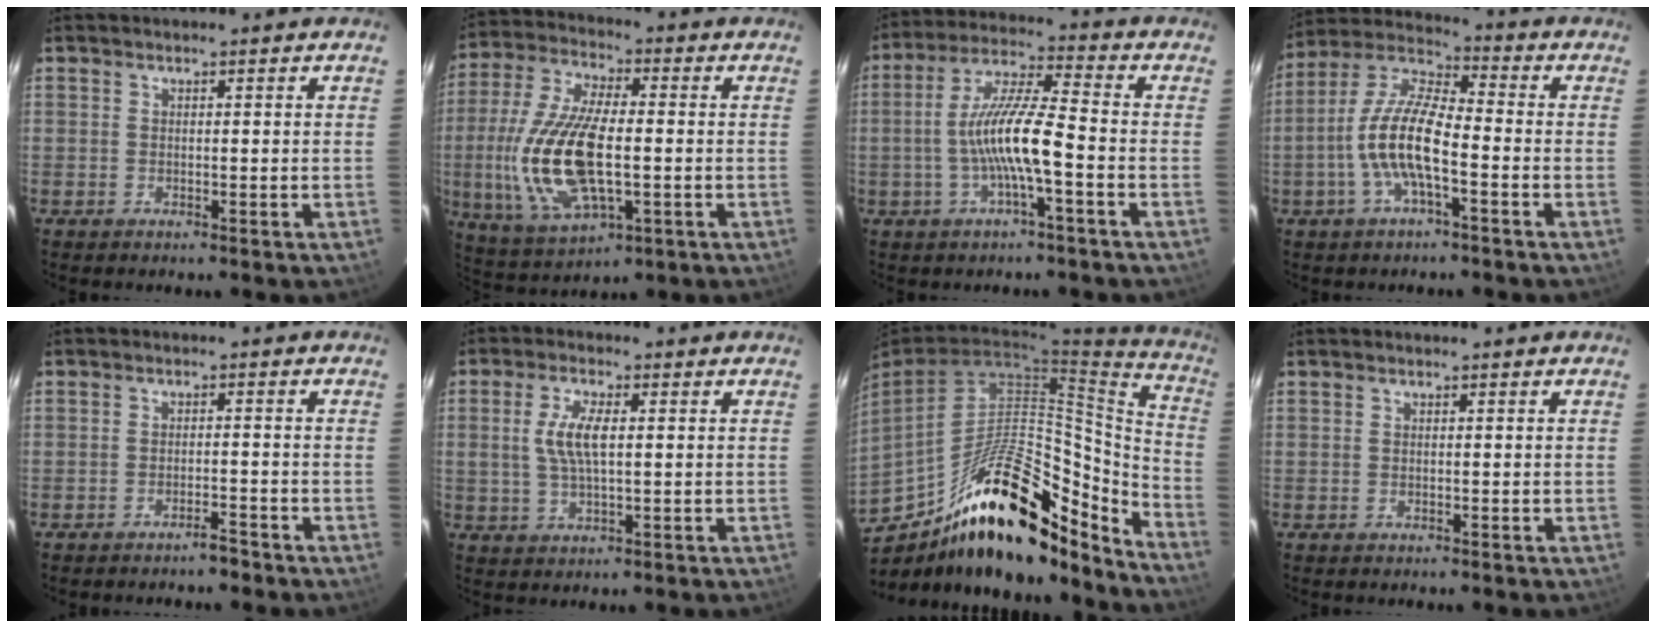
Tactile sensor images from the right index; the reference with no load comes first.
{"total": 18.6, "force": [-2.6, 7.5, 16.8], "torque": [-0.362, -0.009, -0.041]}
{"total": 10.6, "force": [-2.9, 0.9, 10.2], "torque": [-0.205, 0.009, -0.056]}
{"total": 11.8, "force": [-3.6, 3.3, 10.7], "torque": [-0.225, 0.005, -0.072]}
{"total": 2.4, "force": [-2.2, 0.5, 0.9], "torque": [-0.023, 0.002, -0.029]}
{"total": 6.3, "force": [0.9, 2.2, 5.8], "torque": [-0.116, 0.004, 0.020]}
{"total": 25.3, "force": [-17.5, 9.8, 15.4], "torque": [-0.229, 0.027, -0.260]}
{"total": 0.0}